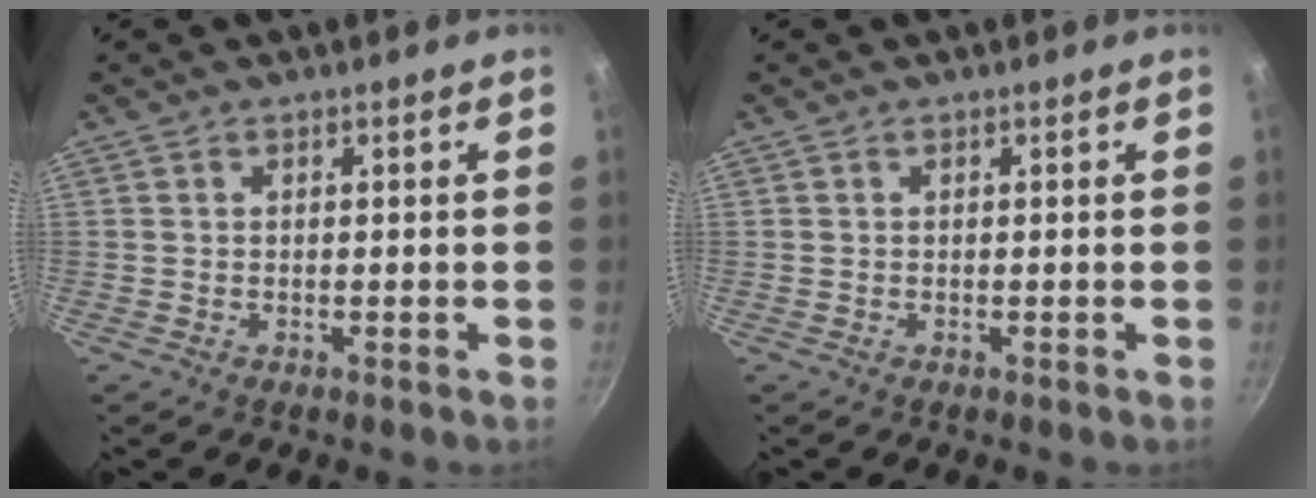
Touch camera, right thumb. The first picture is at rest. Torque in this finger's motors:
{"motor_torque": [0.00, 0.00, 0.00, 0.00, 0.00]}